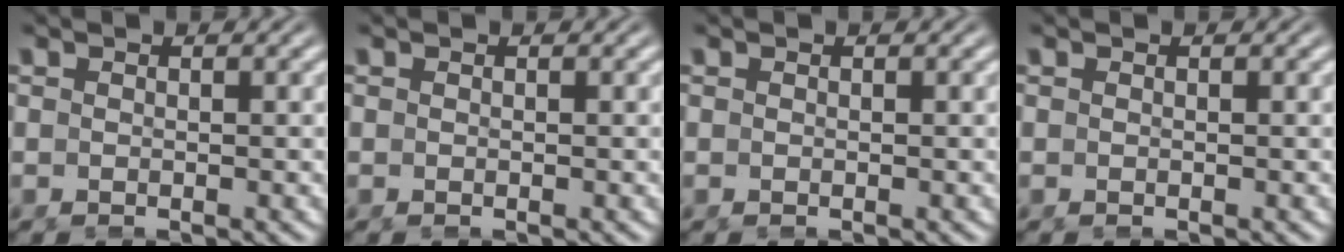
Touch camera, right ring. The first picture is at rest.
{"total": 0.0}
{"total": 0.0}
{"total": 0.0}